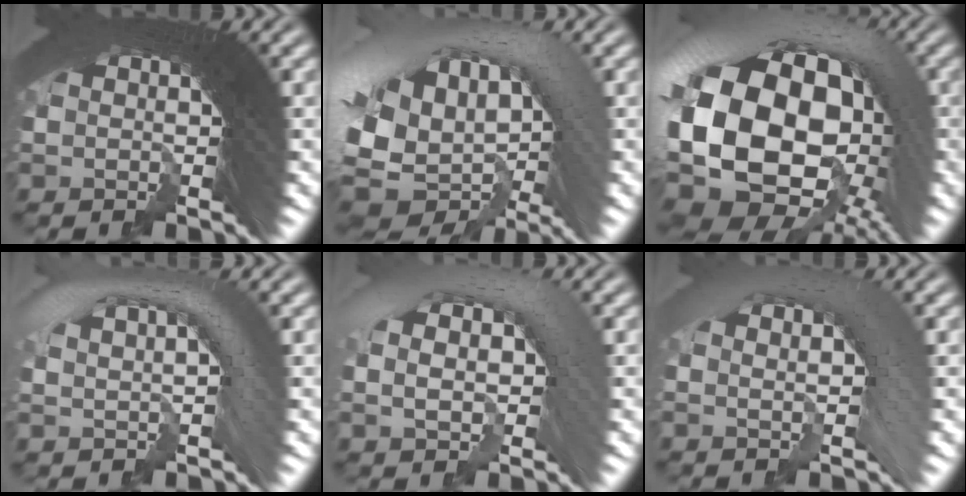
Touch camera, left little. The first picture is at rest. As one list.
[{"total": 9.8, "force": [-1.7, 6.8, 6.8], "torque": [-0.146, -0.002, -0.034]}, {"total": 17.3, "force": [-1.8, 12.2, 12.2], "torque": [-0.250, -0.037, -0.028]}, {"total": 3.8, "force": [0.7, 1.8, 3.3], "torque": [-0.062, 0.010, 0.009]}, {"total": 4.6, "force": [0.4, 2.8, 3.6], "torque": [-0.057, 0.016, -0.002]}, {"total": 3.1, "force": [0.6, 1.2, 2.8], "torque": [-0.035, 0.017, 0.002]}]